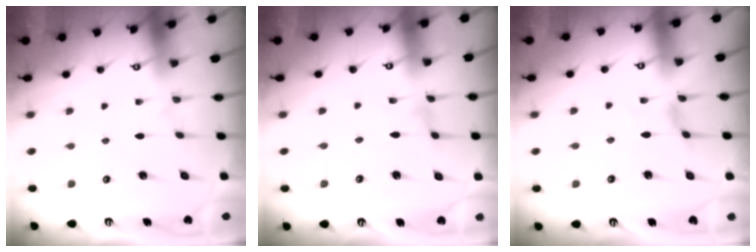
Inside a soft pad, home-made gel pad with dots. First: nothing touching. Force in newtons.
{"total": 0.0}
{"total": 0.9, "press": 0.8, "slide": 0.4}